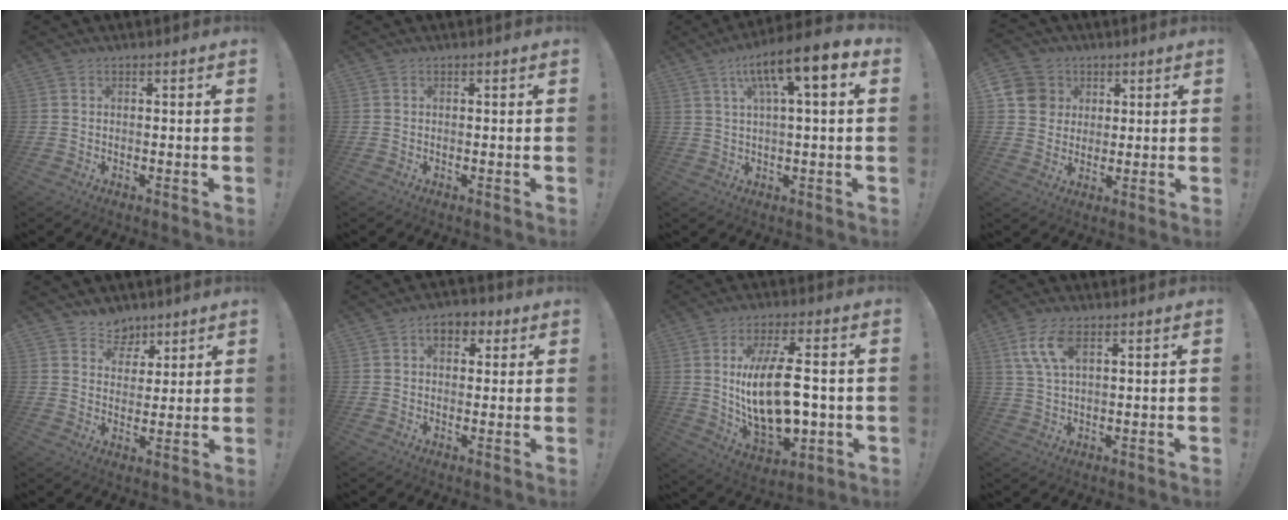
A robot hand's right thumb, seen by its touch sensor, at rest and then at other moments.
{"total": 0.0}
{"total": 11.8, "force": [4.3, 2.2, 10.7], "torque": [-0.163, -0.020, 0.062]}
{"total": 9.0, "force": [2.8, 8.3, 2.3], "torque": [-0.022, -0.014, 0.059]}
{"total": 6.6, "force": [4.6, 4.7, 0.4], "torque": [0.000, -0.042, 0.092]}
{"total": 6.0, "force": [2.4, 4.0, 3.8], "torque": [-0.039, -0.001, 0.040]}
{"total": 19.2, "force": [0.9, 8.8, 17.0], "torque": [-0.303, -0.015, 0.011]}
{"total": 7.8, "force": [3.2, 3.1, 6.3], "torque": [-0.121, -0.002, 0.060]}